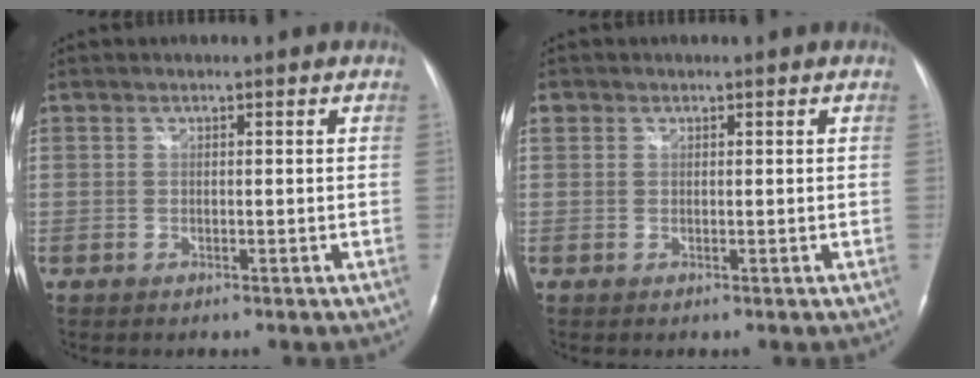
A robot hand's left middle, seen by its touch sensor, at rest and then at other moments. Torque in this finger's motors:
{"motor_torque": [0.11, -0.06, 0.16, 0.02]}